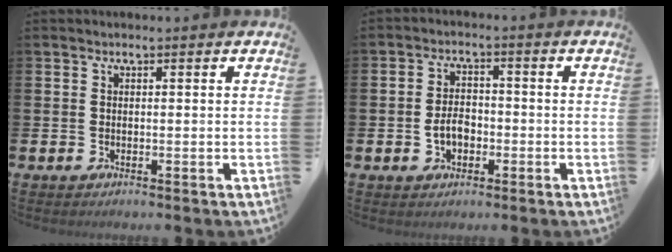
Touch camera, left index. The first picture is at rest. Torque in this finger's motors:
{"motor_torque": [0.26, -0.01, 0.08, 0.11]}